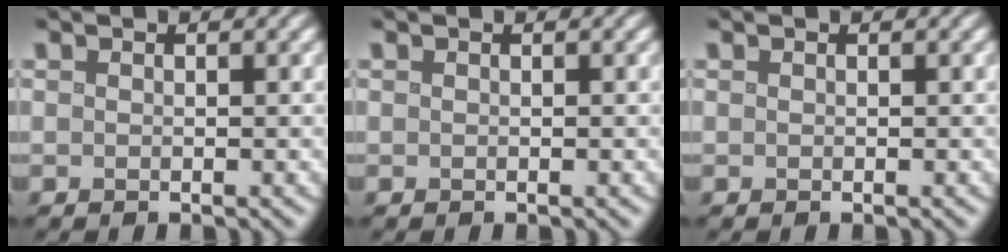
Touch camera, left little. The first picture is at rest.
{"total": 0.0}
{"total": 0.0}